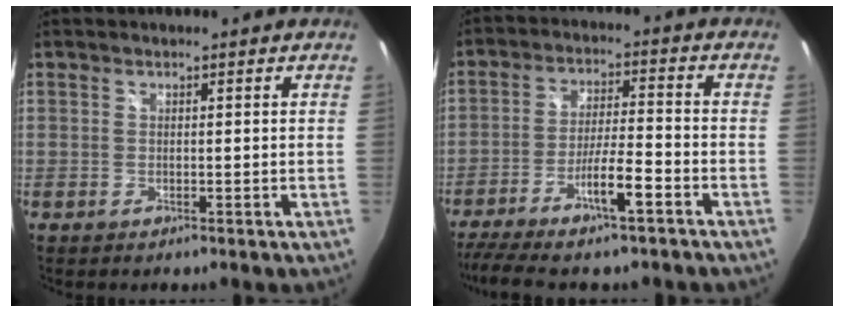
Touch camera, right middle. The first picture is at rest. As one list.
[{"total": 11.5, "force": [-8.3, 0.5, 7.9], "torque": [-0.168, -0.011, -0.146]}]